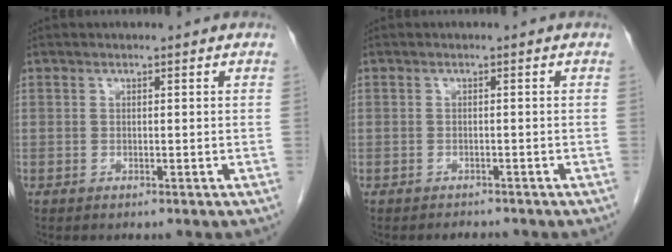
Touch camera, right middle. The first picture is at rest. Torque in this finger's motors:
{"motor_torque": [0.05, 0.03, 0.00, 0.00]}